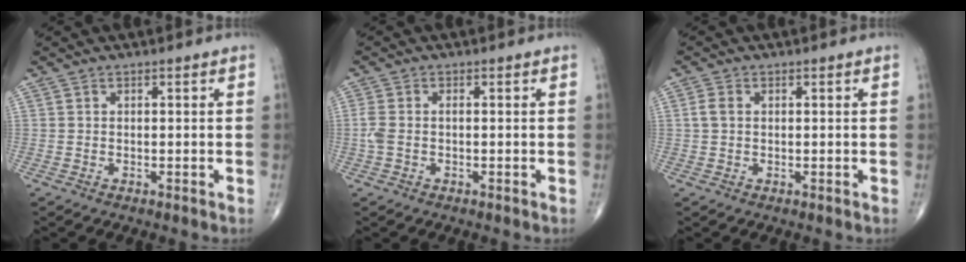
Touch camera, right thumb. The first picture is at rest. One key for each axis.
{"total": 2.8, "fx": -0.3, "fy": 1.5, "fz": 2.3, "tx": -0.072, "ty": 0.009, "tz": -0.009}
{"total": 2.1, "fx": 0.3, "fy": 1.5, "fz": 1.5, "tx": -0.037, "ty": 0.006, "tz": 0.005}